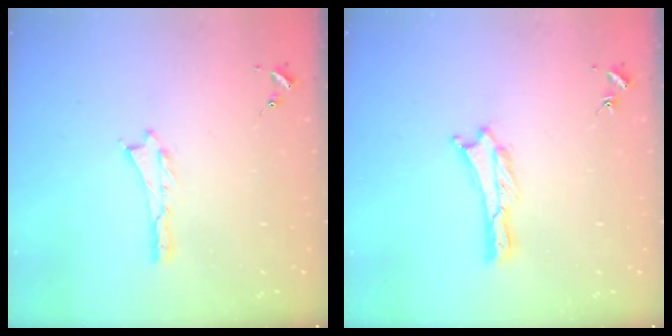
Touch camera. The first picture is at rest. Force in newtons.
{"total": 0.0}